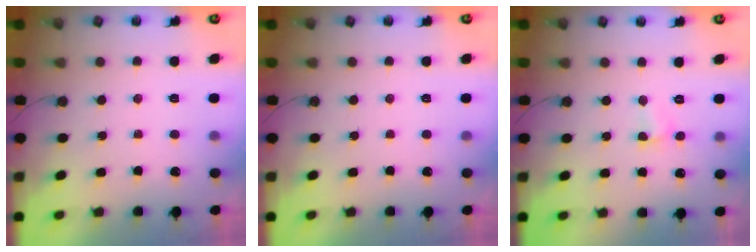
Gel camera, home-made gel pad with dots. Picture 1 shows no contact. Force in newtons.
{"total": 0.0}
{"total": 2.0, "press": 1.9, "slide": 0.6}